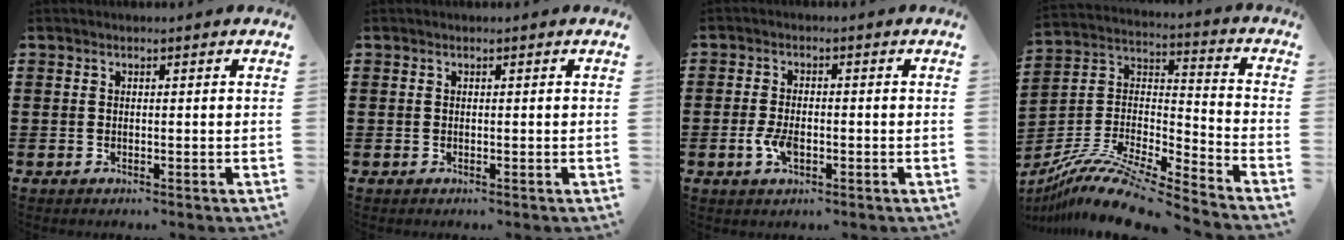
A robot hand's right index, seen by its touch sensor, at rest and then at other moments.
{"total": 0.0}
{"total": 3.8, "force": [-1.2, 1.8, 3.1], "torque": [-0.076, -0.005, -0.025]}
{"total": 12.4, "force": [-10.6, 1.4, 6.3], "torque": [-0.127, 0.016, -0.209]}